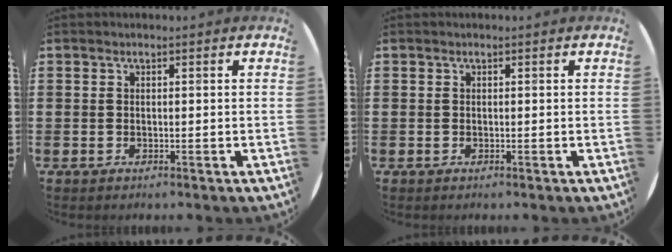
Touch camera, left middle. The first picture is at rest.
{"total": 0.0}